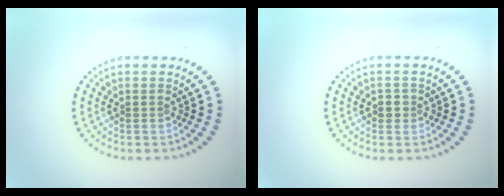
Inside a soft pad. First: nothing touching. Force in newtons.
{"total": 1.0, "press": 0.9, "slide": 0.5}